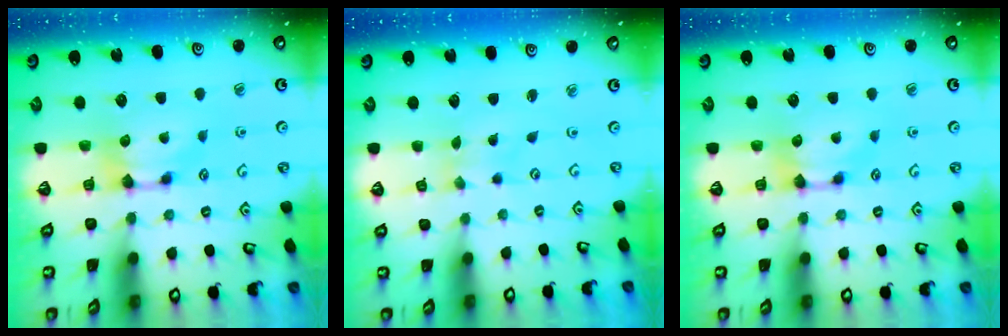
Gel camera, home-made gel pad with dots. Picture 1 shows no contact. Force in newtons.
{"total": 4.9, "press": 4.8, "slide": 0.7}
{"total": 0.0}